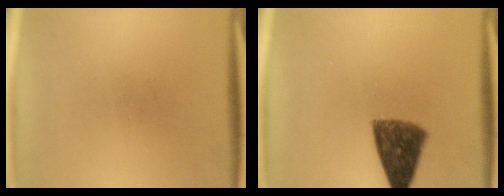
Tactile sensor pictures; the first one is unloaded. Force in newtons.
{"total": 9.1}